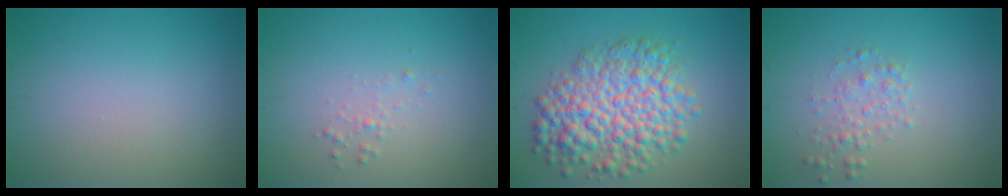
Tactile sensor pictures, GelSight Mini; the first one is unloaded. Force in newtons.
{"total": 0.7, "press": 0.7, "slide": 0.1}
{"total": 8.0, "press": 8.0, "slide": 0.2}
{"total": 1.6, "press": 1.6, "slide": 0.0}